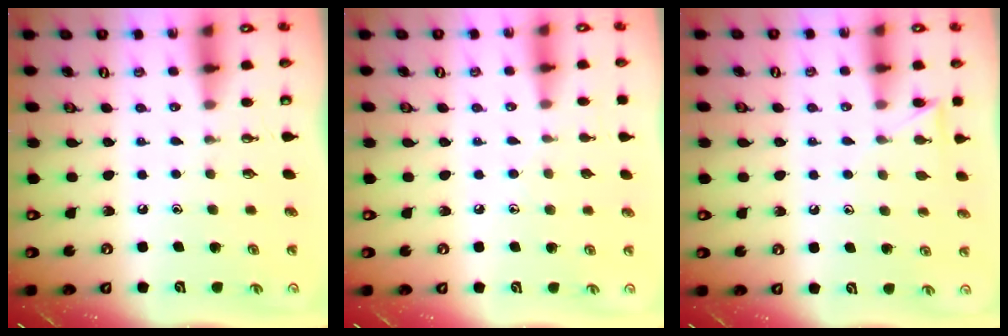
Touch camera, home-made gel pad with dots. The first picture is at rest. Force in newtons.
{"total": 4.4, "press": 4.3, "slide": 0.5}
{"total": 7.0, "press": 7.0, "slide": 0.7}